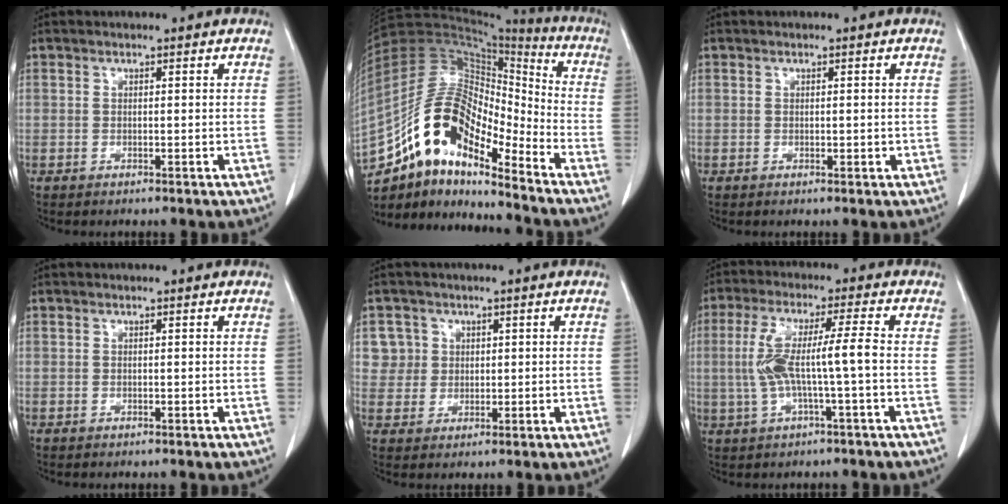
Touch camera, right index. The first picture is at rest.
{"total": 16.0, "force": [-11.0, 5.6, 10.2], "torque": [-0.189, 0.051, -0.196]}
{"total": 0.7, "force": [0.2, 0.5, 0.5], "torque": [-0.003, 0.000, 0.008]}
{"total": 0.0}
{"total": 4.3, "force": [1.6, 4.0, -0.4], "torque": [0.028, 0.008, 0.033]}
{"total": 8.2, "force": [-0.6, 0.0, 8.1], "torque": [-0.165, 0.019, -0.008]}